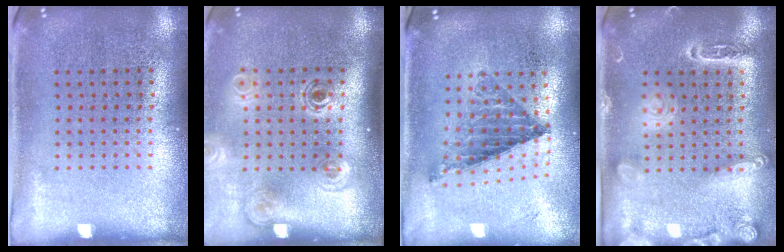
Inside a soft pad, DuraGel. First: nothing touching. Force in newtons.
{"total": 1.8, "press": 1.2, "slide": 1.4}
{"total": 0.8, "press": 0.8, "slide": 0.1}
{"total": 2.0, "press": 1.9, "slide": 0.6}